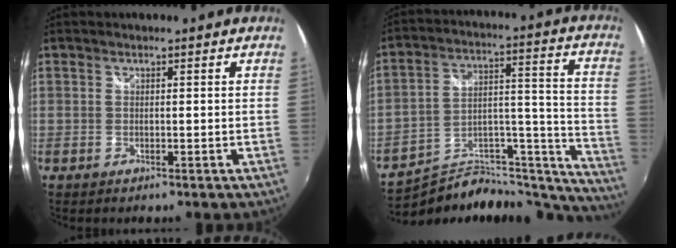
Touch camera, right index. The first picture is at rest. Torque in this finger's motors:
{"motor_torque": [-0.40, -0.15, -1.05, -0.21]}